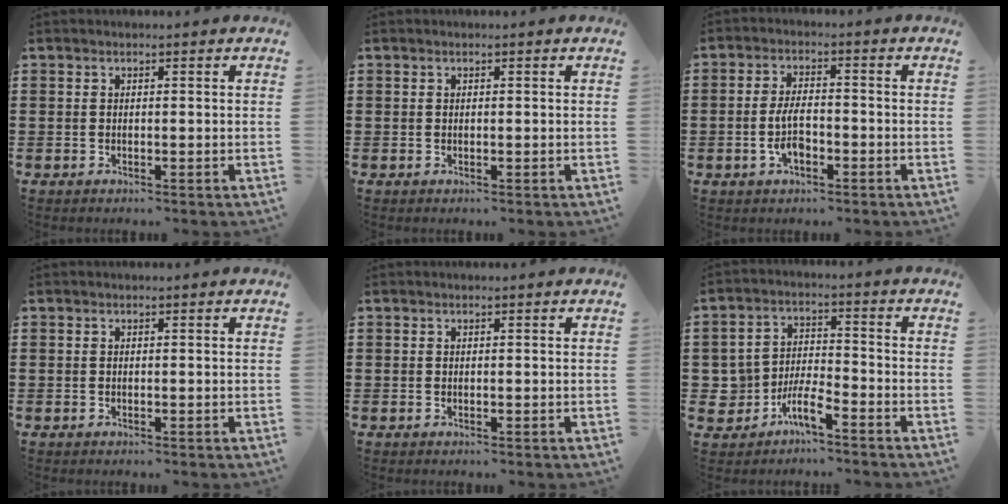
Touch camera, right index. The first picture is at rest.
{"total": 0.0}
{"total": 5.3, "force": [-1.5, 2.1, 4.7], "torque": [-0.103, -0.003, -0.031]}
{"total": 0.0}
{"total": 0.0}
{"total": 5.4, "force": [-3.8, 2.5, 3.0], "torque": [-0.073, 0.008, -0.078]}